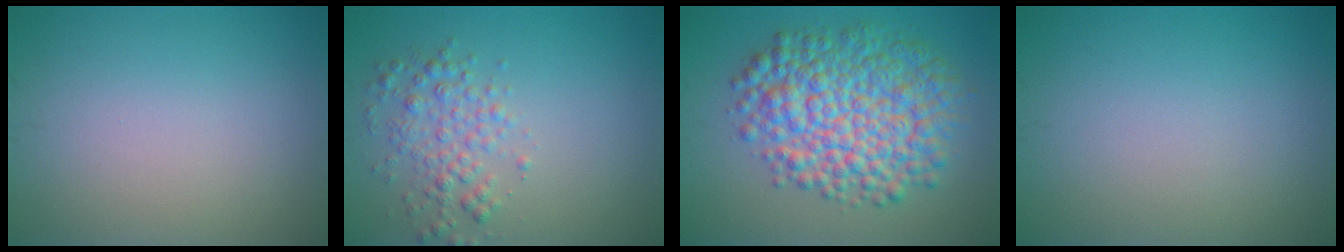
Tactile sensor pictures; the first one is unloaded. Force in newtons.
{"total": 2.9, "press": 2.9, "slide": 0.1}
{"total": 9.3, "press": 9.3, "slide": 0.1}
{"total": 0.0}